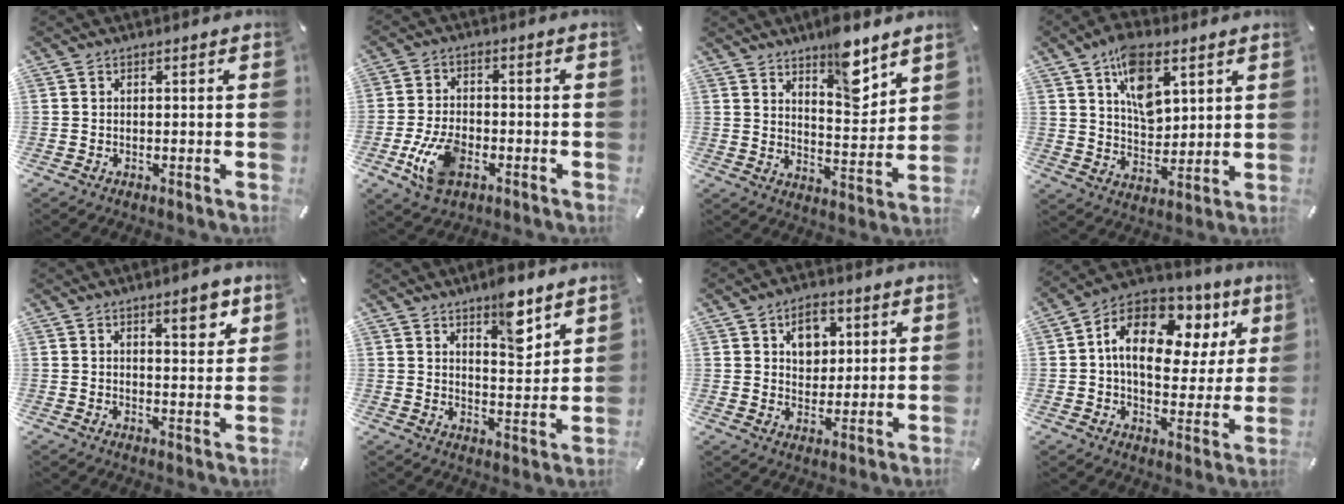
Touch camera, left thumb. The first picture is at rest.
{"total": 9.7, "force": [-3.6, 6.0, 6.7], "torque": [-0.139, 0.006, -0.066]}
{"total": 11.2, "force": [8.3, 4.4, 6.1], "torque": [-0.073, -0.062, 0.142]}
{"total": 12.5, "force": [6.1, 7.6, 7.9], "torque": [-0.124, -0.018, 0.108]}
{"total": 6.4, "force": [3.8, 2.4, 4.4], "torque": [-0.048, -0.020, 0.058]}
{"total": 9.3, "force": [6.7, 3.6, 5.3], "torque": [-0.059, -0.045, 0.109]}
{"total": 7.2, "force": [3.2, 5.5, 3.3], "torque": [-0.046, -0.003, 0.051]}
{"total": 17.0, "force": [6.0, 11.0, 11.6], "torque": [-0.188, -0.019, 0.106]}